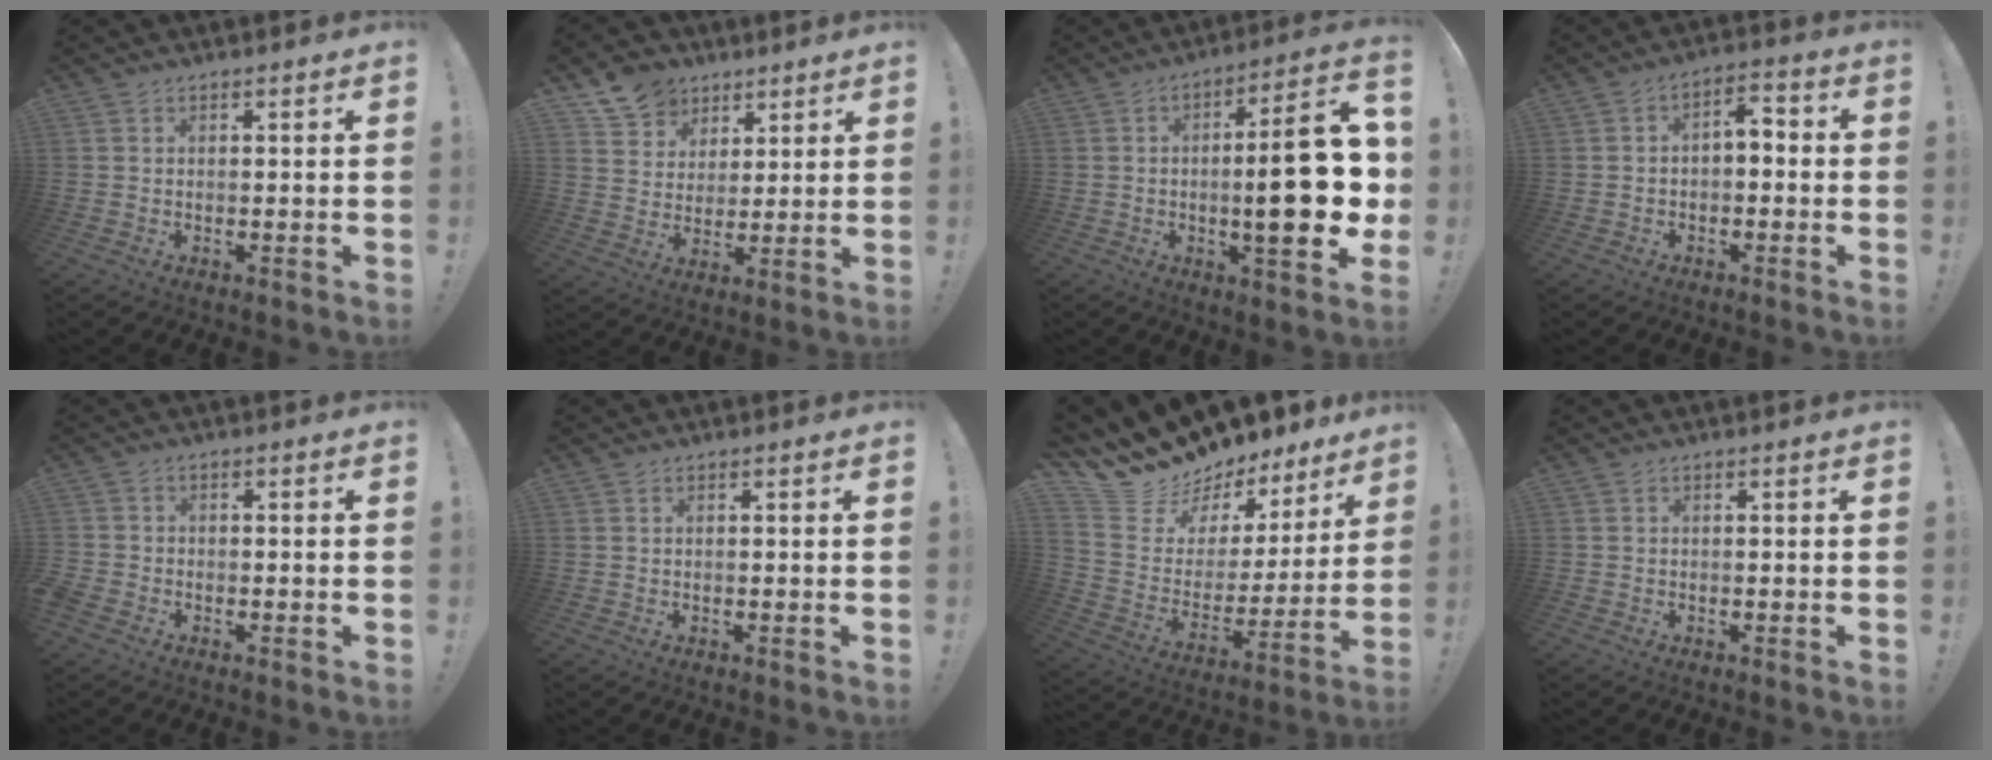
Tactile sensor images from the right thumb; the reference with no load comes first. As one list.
[{"total": 10.9, "force": [7.0, 8.1, 2.2], "torque": [-0.034, -0.048, 0.139]}, {"total": 21.1, "force": [-1.8, 5.0, 20.4], "torque": [-0.286, -0.003, -0.027]}, {"total": 4.7, "force": [-1.8, 2.9, 3.2], "torque": [-0.044, 0.010, -0.036]}, {"total": 2.5, "force": [-1.9, 1.2, 1.0], "torque": [-0.025, 0.007, -0.035]}, {"total": 0.0}, {"total": 14.2, "force": [12.9, 5.6, 1.9], "torque": [-0.054, -0.117, 0.242]}, {"total": 0.0}]